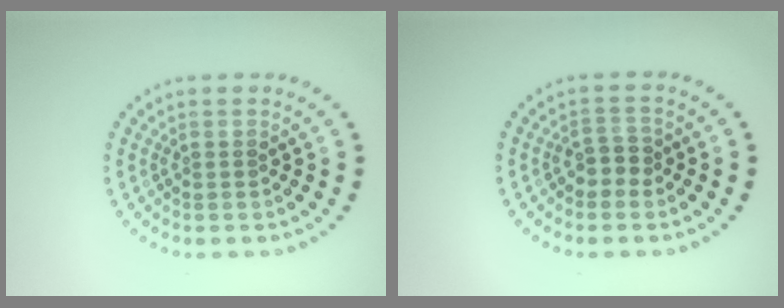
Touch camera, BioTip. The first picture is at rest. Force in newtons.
{"total": 1.8, "press": 1.7, "slide": 0.8}